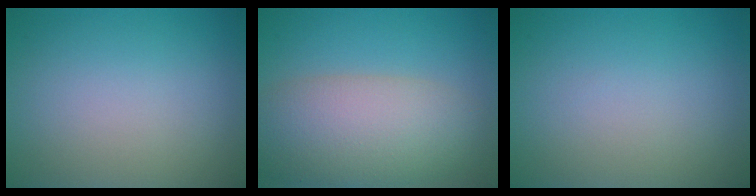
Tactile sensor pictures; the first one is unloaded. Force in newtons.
{"total": 8.7, "press": 8.7, "slide": 0.7}
{"total": 0.0}